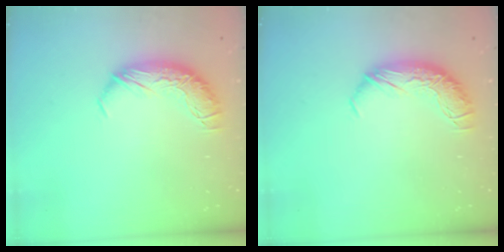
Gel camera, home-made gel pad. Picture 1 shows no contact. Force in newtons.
{"total": 0.0}